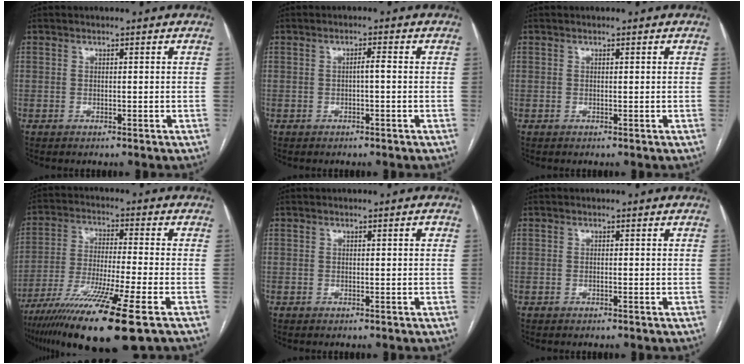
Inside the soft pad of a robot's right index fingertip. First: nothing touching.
{"total": 1.5, "force": [-0.2, 0.1, 1.4], "torque": [-0.022, 0.004, -0.003]}
{"total": 0.0}
{"total": 16.9, "force": [-10.4, 0.0, 13.3], "torque": [-0.241, -0.048, -0.182]}
{"total": 0.8, "force": [0.3, 0.1, 0.8], "torque": [-0.012, 0.002, 0.002]}
{"total": 0.0}